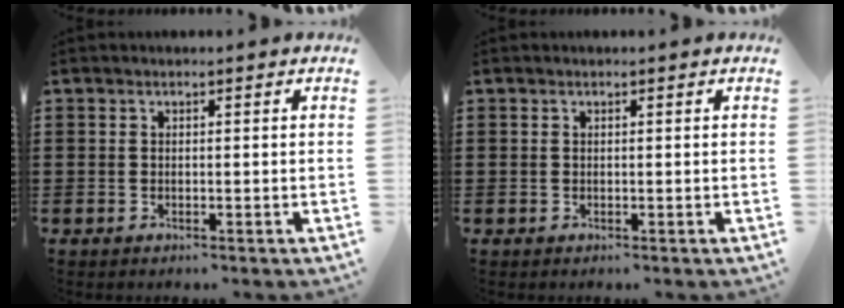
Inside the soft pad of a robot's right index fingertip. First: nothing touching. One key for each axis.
{"total": 0.0}